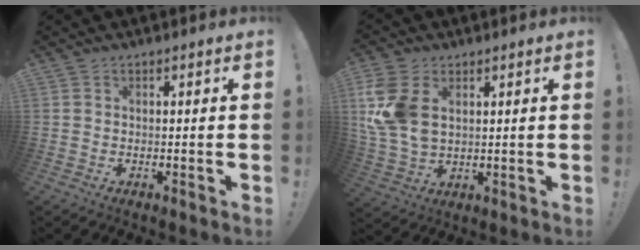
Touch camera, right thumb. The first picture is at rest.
{"total": 12.8, "force": [4.2, 8.2, 9.0], "torque": [-0.188, -0.012, 0.082]}